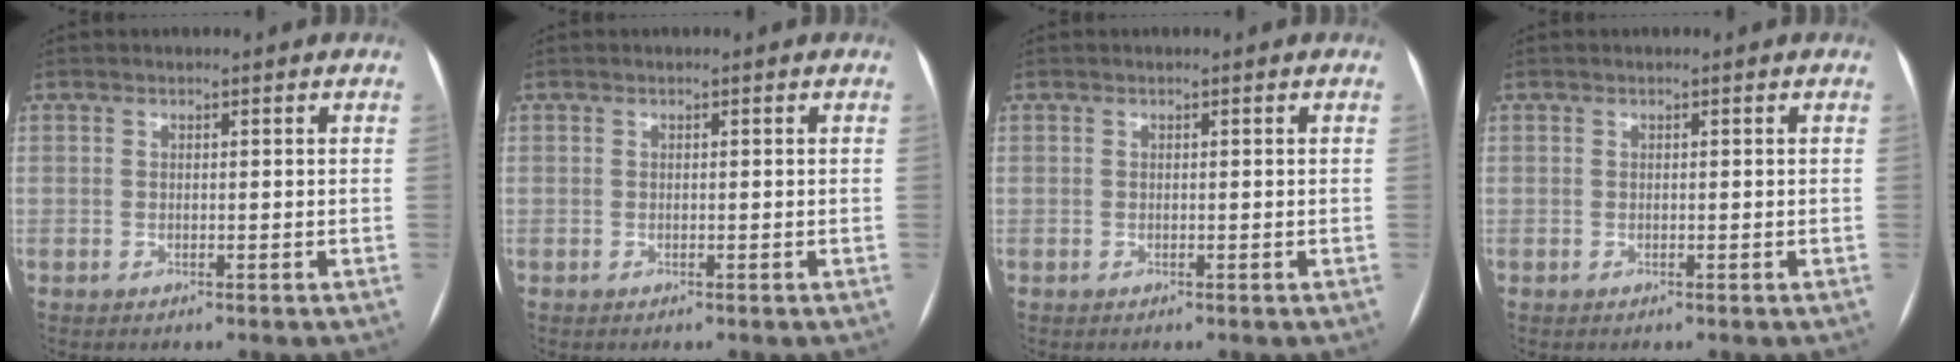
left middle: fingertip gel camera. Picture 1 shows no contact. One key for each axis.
{"total": 0.0}
{"total": 0.0}
{"total": 0.0}